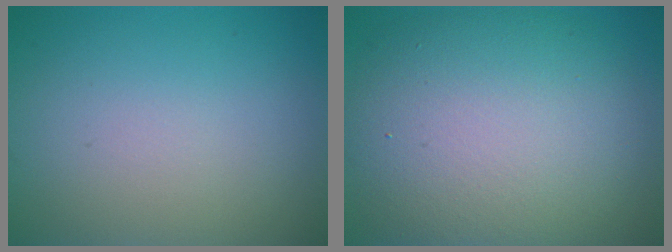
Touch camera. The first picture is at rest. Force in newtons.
{"total": 11.8, "press": 11.7, "slide": 1.0}